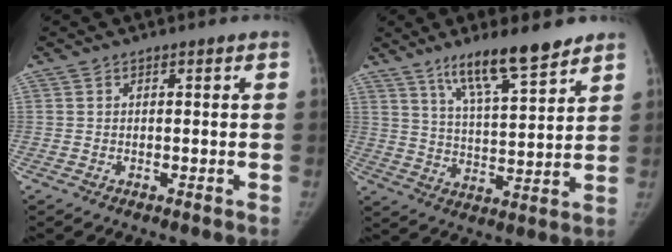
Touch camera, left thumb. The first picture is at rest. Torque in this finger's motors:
{"motor_torque": [0.19, 0.19, 0.55, -0.11, 0.10]}